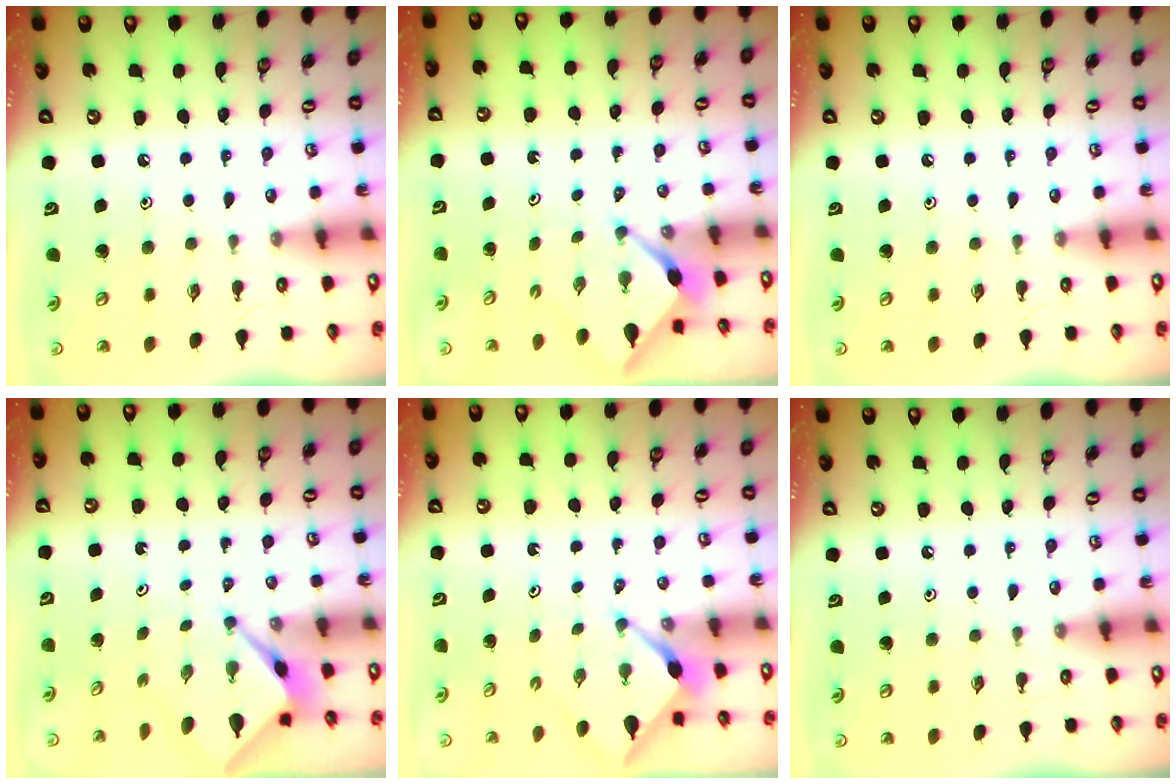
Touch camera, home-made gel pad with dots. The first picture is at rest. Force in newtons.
{"total": 2.4, "press": 2.4, "slide": 0.2}
{"total": 0.0}
{"total": 3.0, "press": 3.0, "slide": 0.2}
{"total": 2.4, "press": 2.4, "slide": 0.2}
{"total": 0.0}